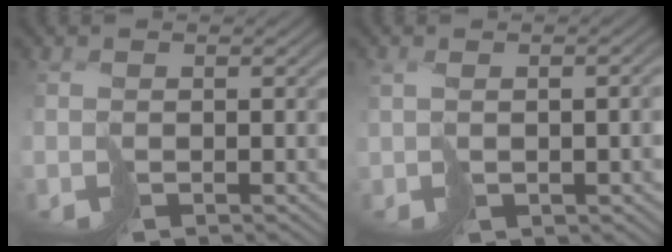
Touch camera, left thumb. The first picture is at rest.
{"total": 3.7, "force": [0.3, 1.3, 3.5], "torque": [-0.064, -0.002, 0.019]}